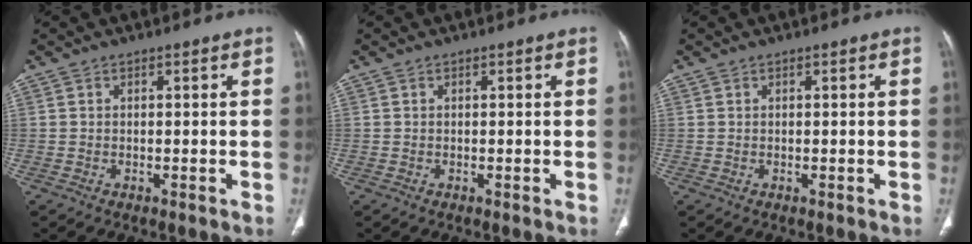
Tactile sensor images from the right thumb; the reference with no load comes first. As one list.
[{"total": 0.0}, {"total": 0.0}]